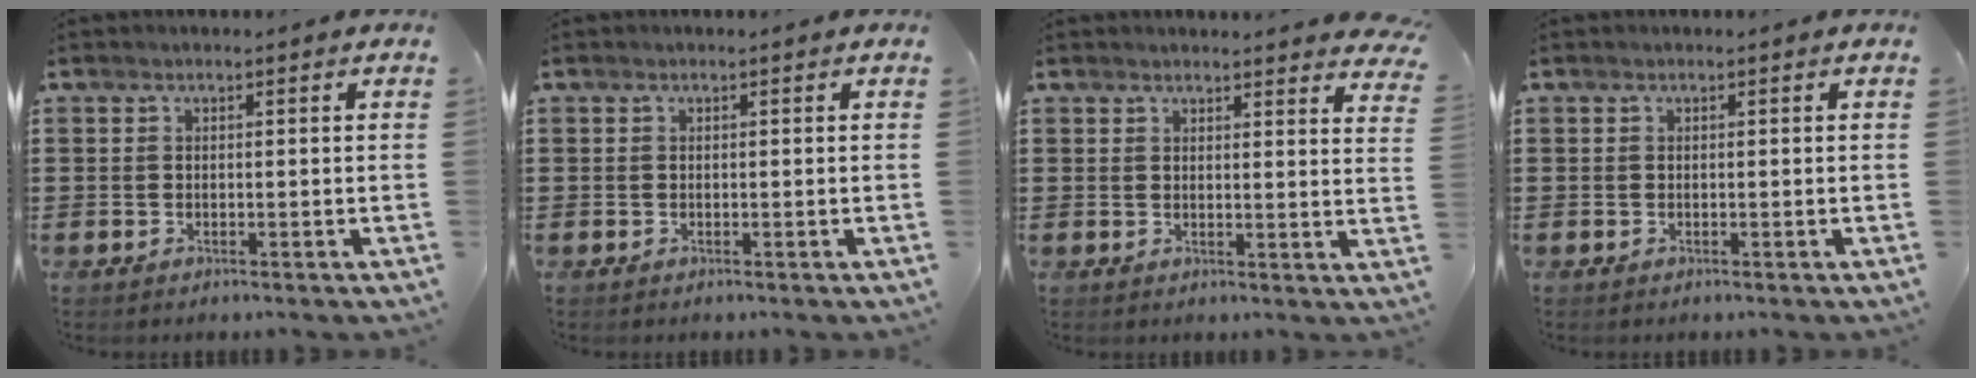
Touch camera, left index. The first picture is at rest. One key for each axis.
{"total": 0.0}
{"total": 2.7, "fx": 2.6, "fy": -0.2, "fz": 0.4, "tx": -0.007, "ty": -0.012, "tz": 0.048}
{"total": 0.0}